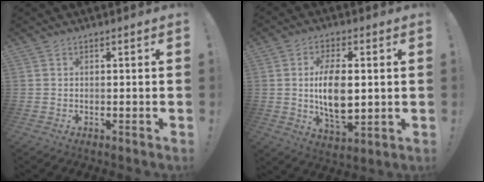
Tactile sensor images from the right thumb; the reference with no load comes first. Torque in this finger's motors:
{"motor_torque": [0.23, 1.10, -0.05, 0.14, 0.10]}